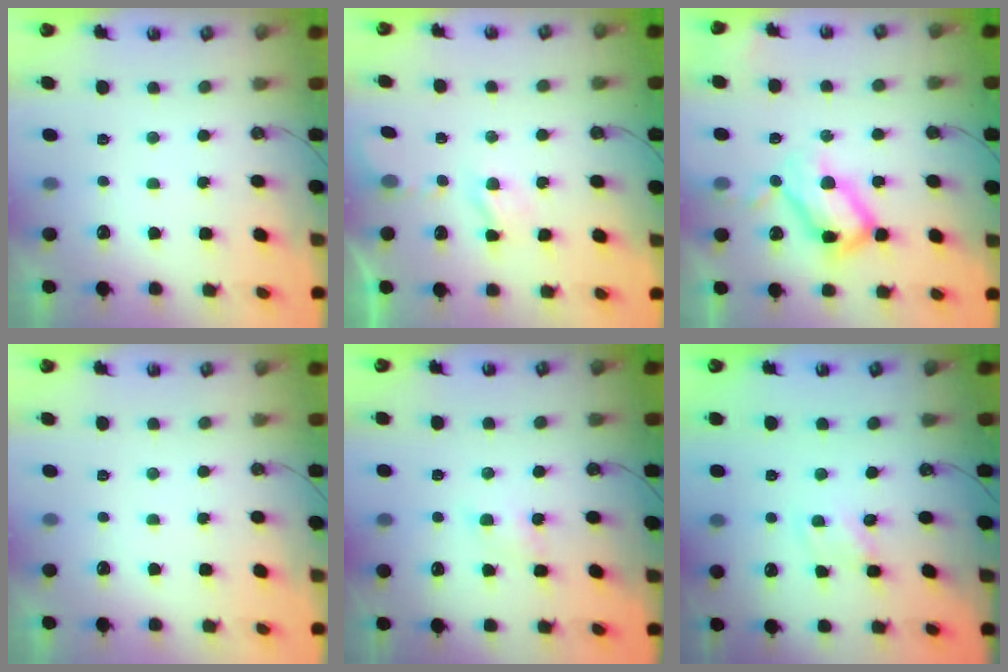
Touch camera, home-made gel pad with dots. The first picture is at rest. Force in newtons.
{"total": 3.4, "press": 3.4, "slide": 0.5}
{"total": 16.3, "press": 16.2, "slide": 1.3}
{"total": 0.0}
{"total": 5.1, "press": 5.1, "slide": 0.7}
{"total": 1.5, "press": 1.4, "slide": 0.2}